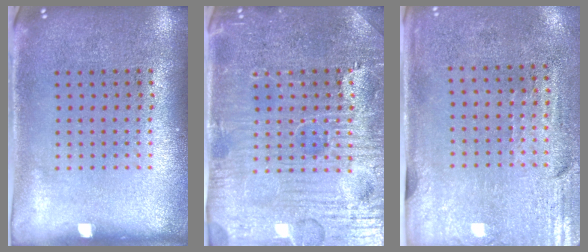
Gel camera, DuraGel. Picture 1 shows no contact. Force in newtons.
{"total": 5.0, "press": 4.8, "slide": 1.6}
{"total": 3.0, "press": 2.5, "slide": 1.6}